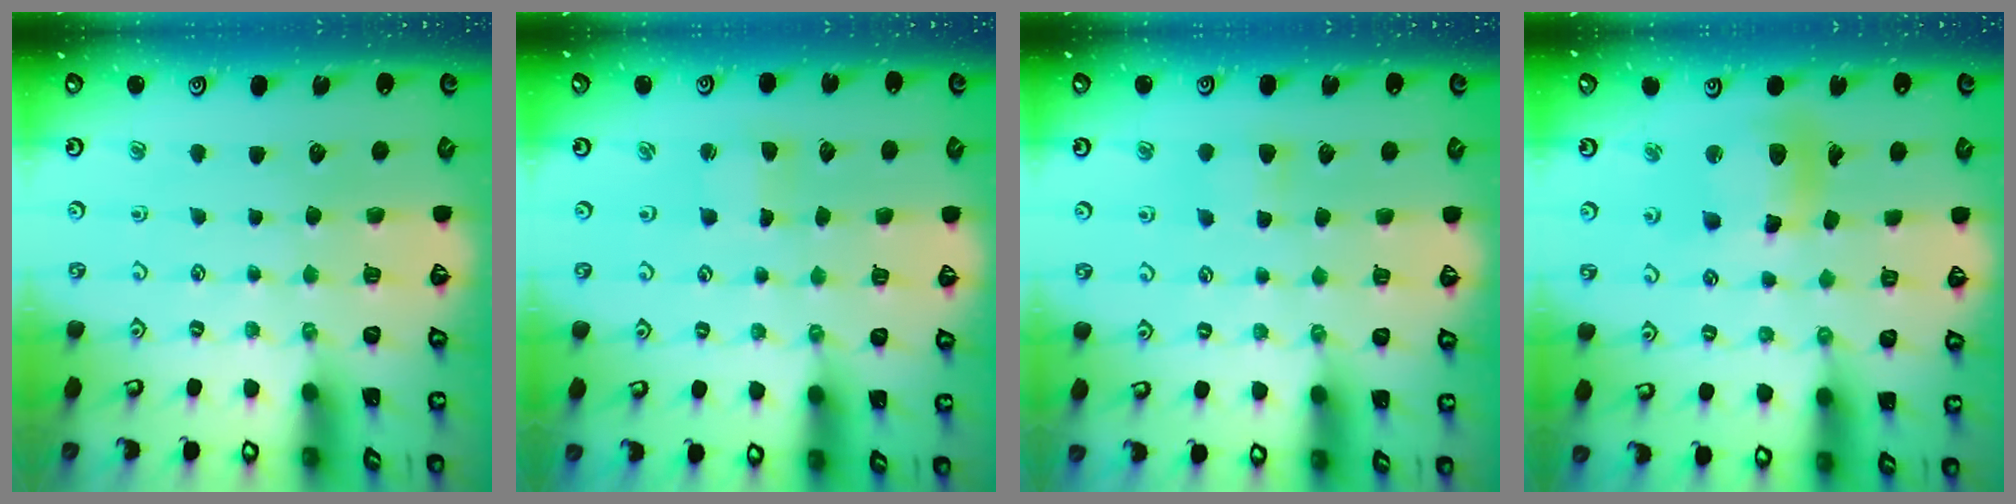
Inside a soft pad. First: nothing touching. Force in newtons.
{"total": 2.2, "press": 2.2, "slide": 0.1}
{"total": 4.4, "press": 4.3, "slide": 0.8}
{"total": 12.2, "press": 12.1, "slide": 1.4}